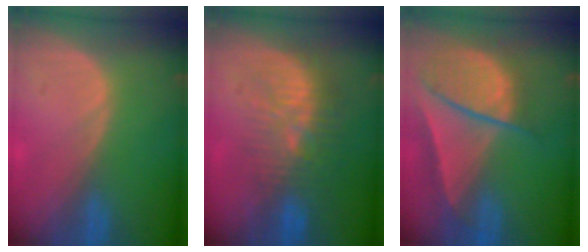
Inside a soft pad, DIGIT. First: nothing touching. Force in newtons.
{"total": 9.7, "press": 9.1, "slide": 3.6}
{"total": 9.4, "press": 8.1, "slide": 4.8}